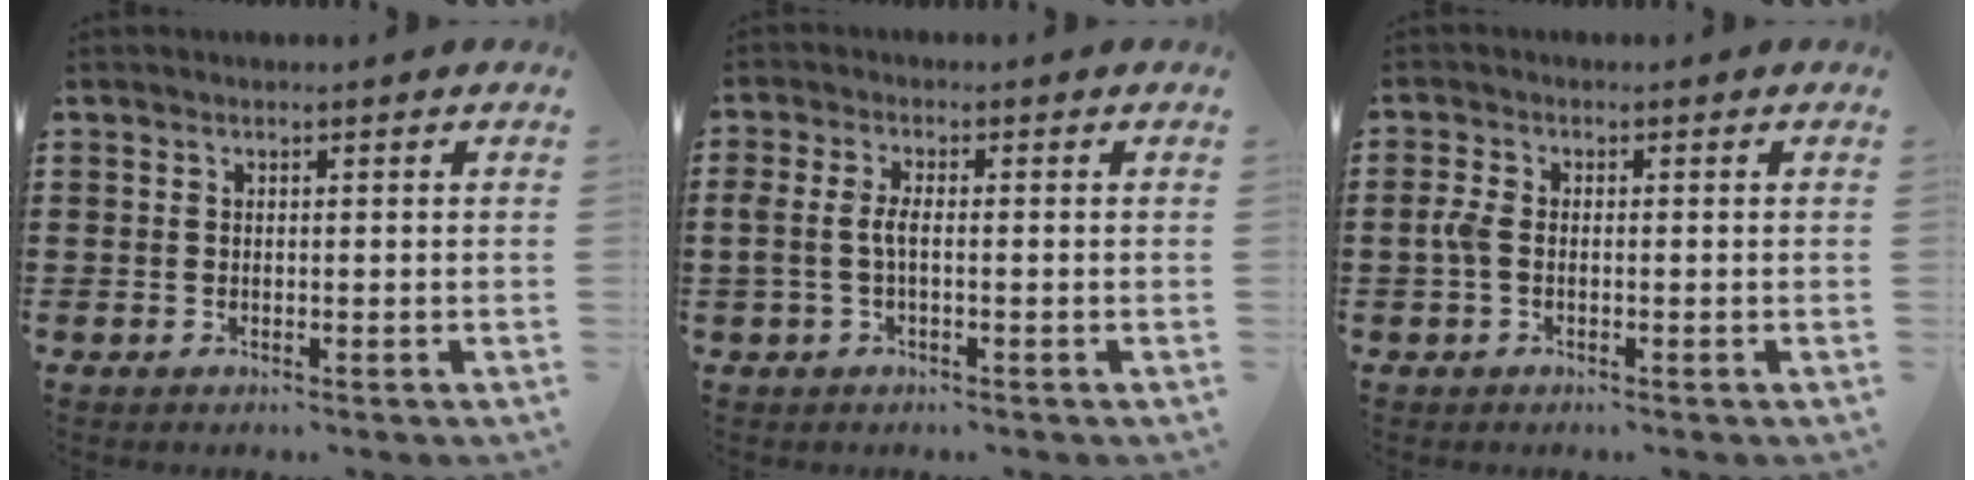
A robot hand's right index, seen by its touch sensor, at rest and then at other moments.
{"total": 2.8, "force": [-0.6, 1.0, 2.6], "torque": [-0.071, -0.005, -0.018]}
{"total": 2.3, "force": [-0.5, 1.2, 1.8], "torque": [-0.052, -0.002, -0.015]}